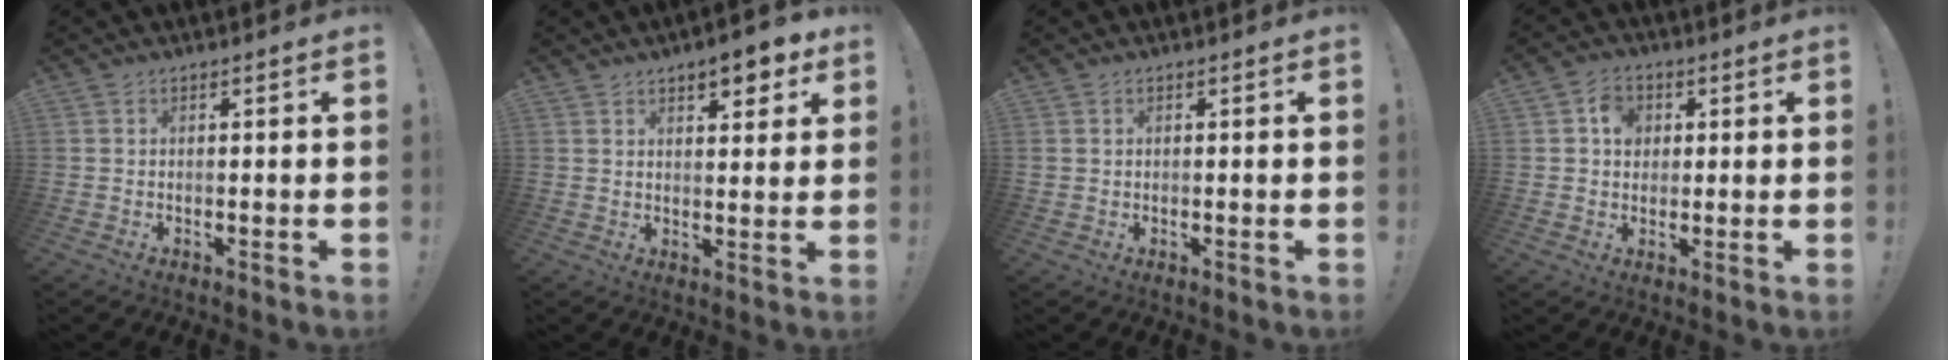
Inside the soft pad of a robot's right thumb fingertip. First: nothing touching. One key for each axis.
{"total": 7.1, "fx": 4.6, "fy": 2.5, "fz": 4.8, "tx": -0.058, "ty": -0.022, "tz": 0.075}
{"total": 0.8, "fx": 0.1, "fy": 0.8, "fz": 0.1, "tx": -0.003, "ty": 0.003, "tz": 0.002}
{"total": 6.3, "fx": 1.8, "fy": 5.4, "fz": 2.7, "tx": -0.032, "ty": -0.001, "tz": 0.031}